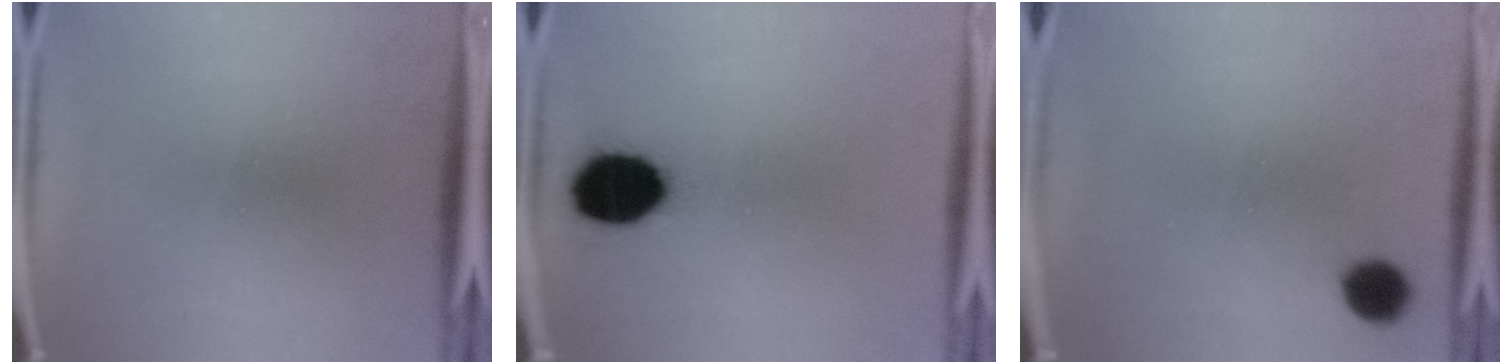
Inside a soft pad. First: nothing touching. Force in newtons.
{"total": 13.5}
{"total": 5.3}